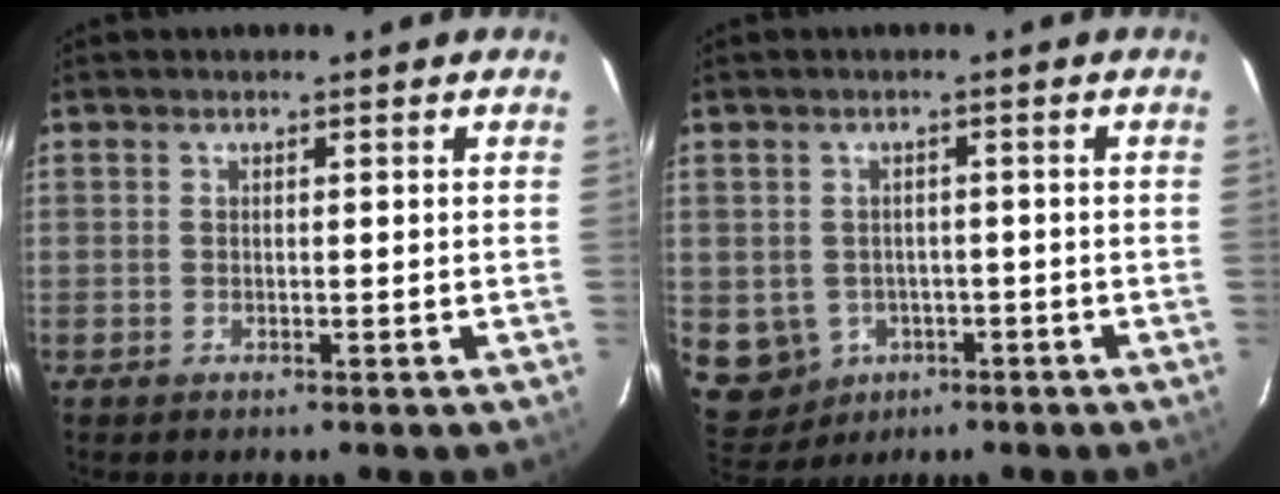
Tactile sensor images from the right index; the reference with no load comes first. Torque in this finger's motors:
{"motor_torque": [-0.08, -0.08, -0.84, -0.21]}